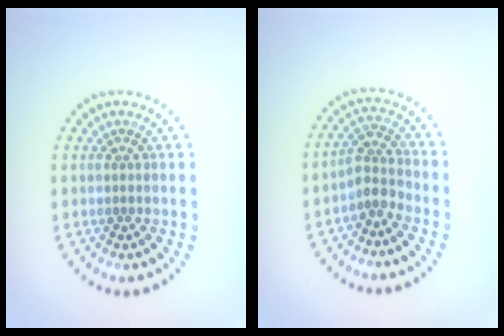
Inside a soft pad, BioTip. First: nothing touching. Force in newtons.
{"total": 2.3, "press": 1.9, "slide": 1.4}